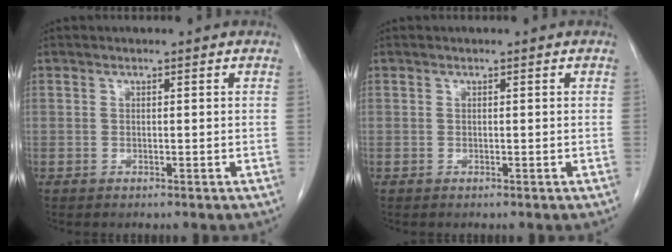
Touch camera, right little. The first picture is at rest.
{"total": 0.0}